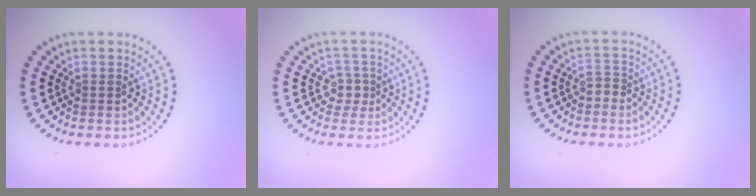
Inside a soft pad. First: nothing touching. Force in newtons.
{"total": 1.6, "press": 1.2, "slide": 1.0}
{"total": 1.0, "press": 0.8, "slide": 0.5}